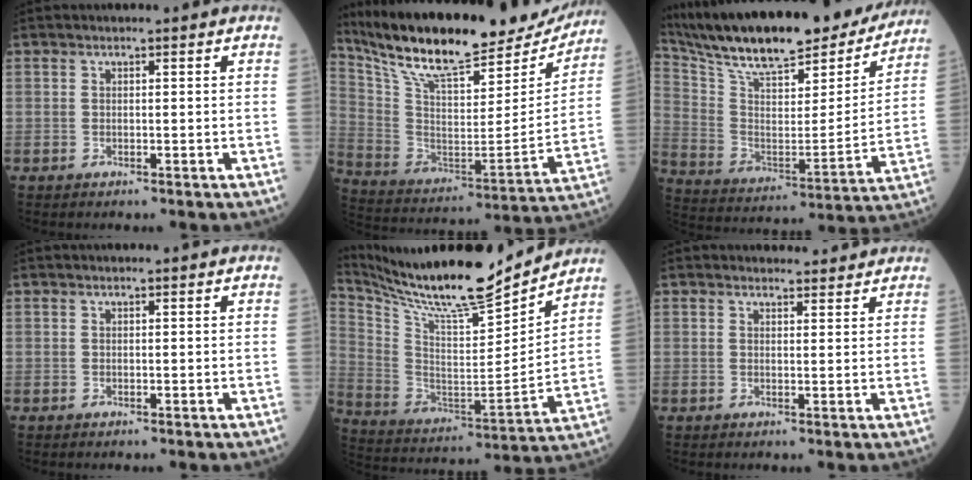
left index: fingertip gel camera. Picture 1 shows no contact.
{"total": 26.6, "force": [23.0, 5.9, 11.8], "torque": [-0.215, -0.017, 0.358]}
{"total": 27.2, "force": [23.4, 6.4, 12.4], "torque": [-0.220, -0.004, 0.355]}
{"total": 0.0}
{"total": 21.6, "force": [19.5, 1.6, 9.0], "torque": [-0.186, -0.030, 0.333]}
{"total": 3.2, "force": [3.0, 0.9, 0.2], "torque": [-0.006, 0.005, 0.036]}